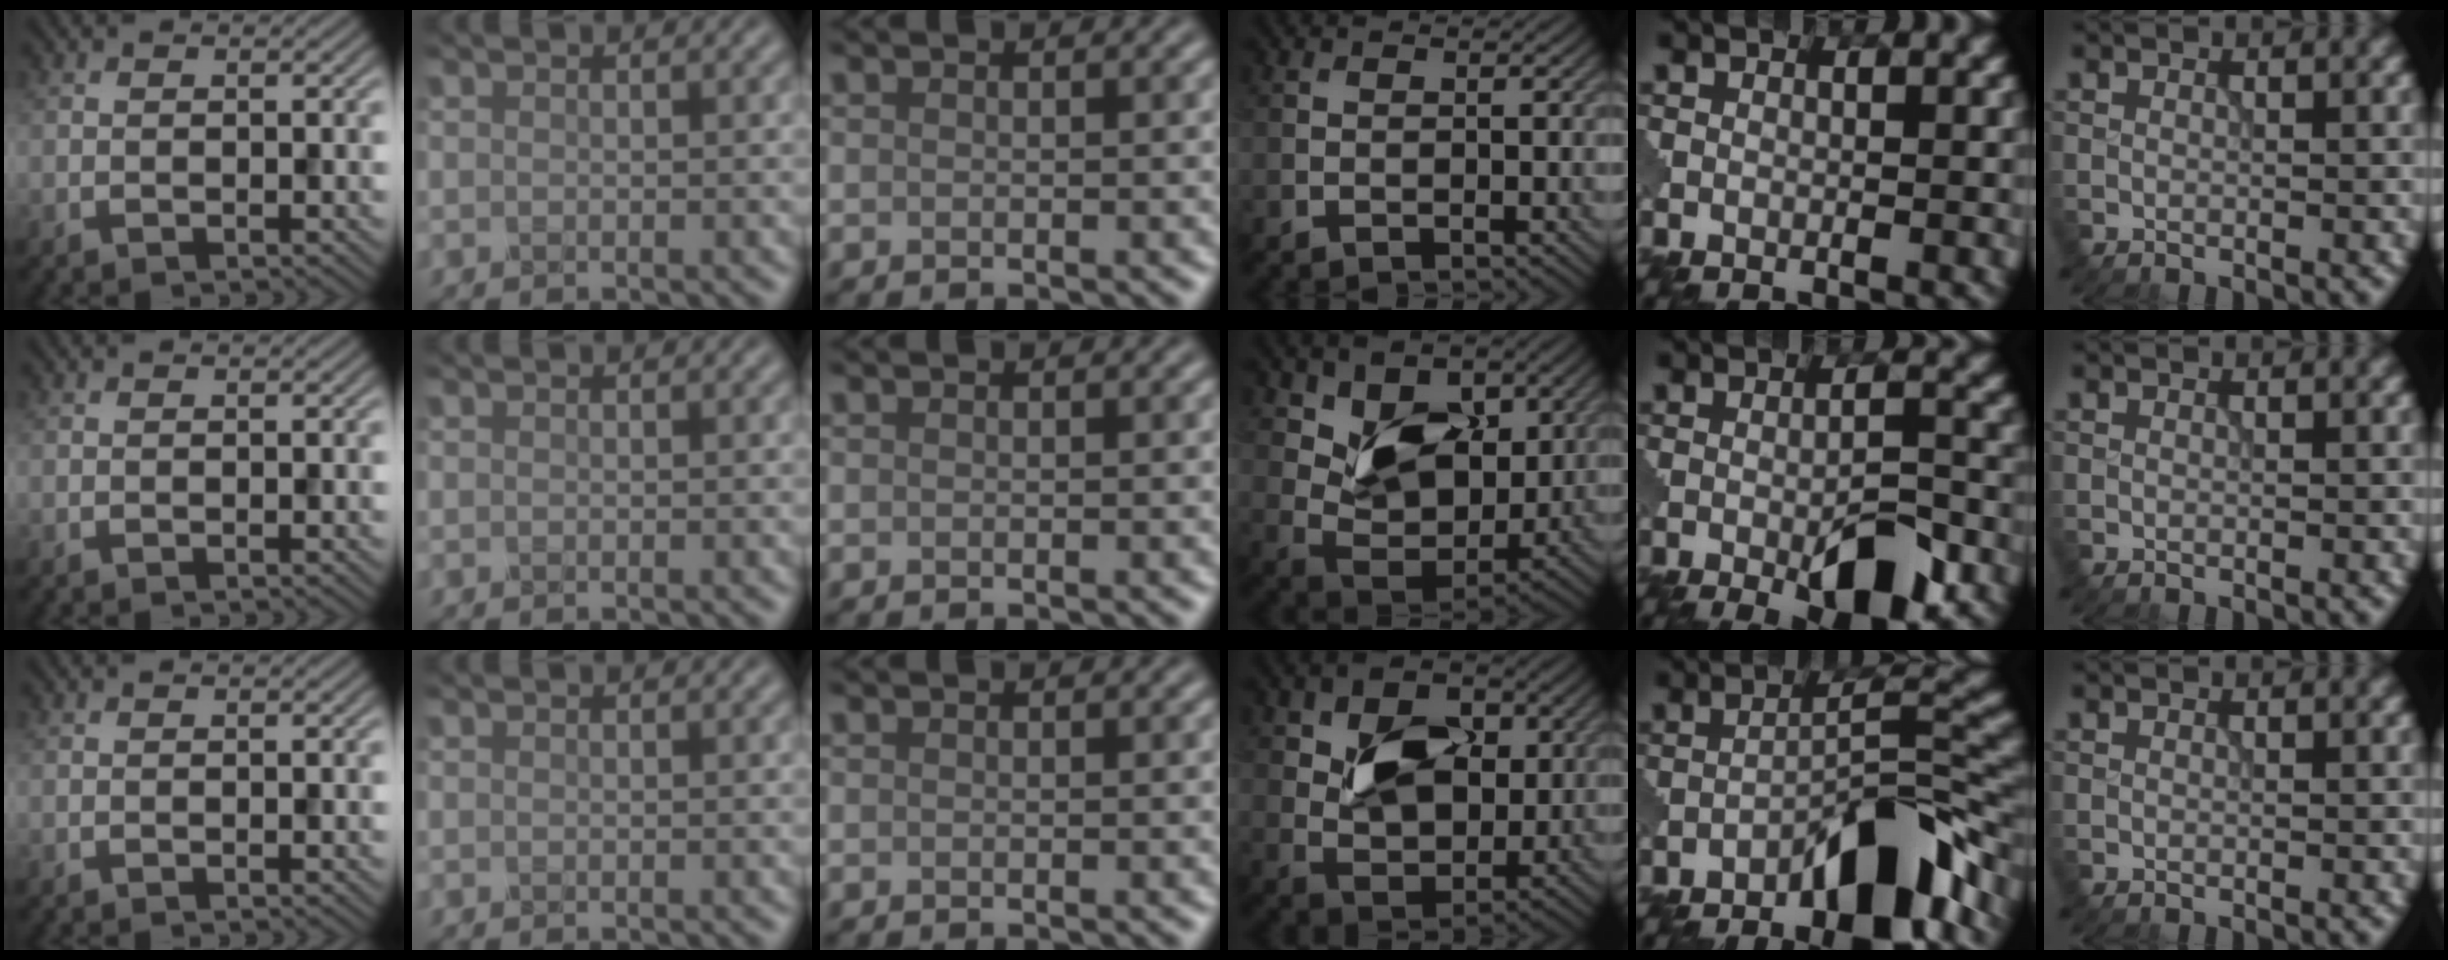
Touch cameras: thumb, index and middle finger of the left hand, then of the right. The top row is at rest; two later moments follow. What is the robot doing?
{"motion": "insert", "object": "pin"}